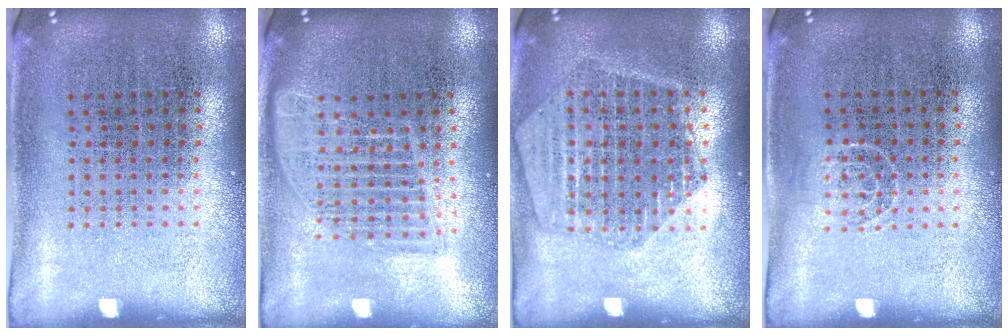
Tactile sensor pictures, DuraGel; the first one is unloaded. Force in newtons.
{"total": 1.6, "press": 1.4, "slide": 0.8}
{"total": 1.7, "press": 1.6, "slide": 0.5}
{"total": 0.7, "press": 0.4, "slide": 0.5}